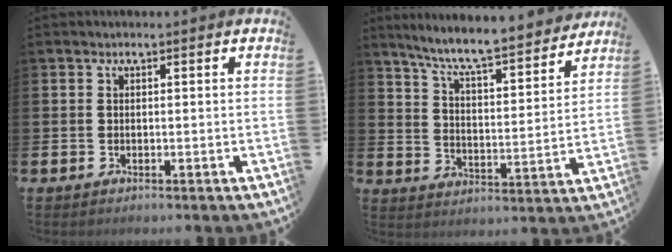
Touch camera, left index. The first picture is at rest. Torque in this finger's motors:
{"motor_torque": [0.19, -0.49, 0.67, 0.21]}